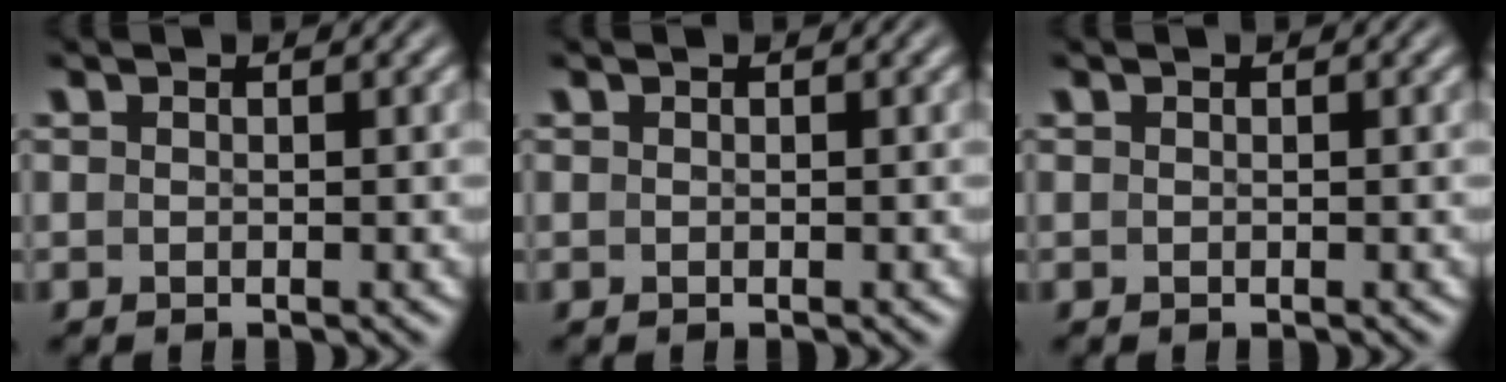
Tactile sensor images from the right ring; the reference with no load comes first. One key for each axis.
{"total": 0.0}
{"total": 0.0}